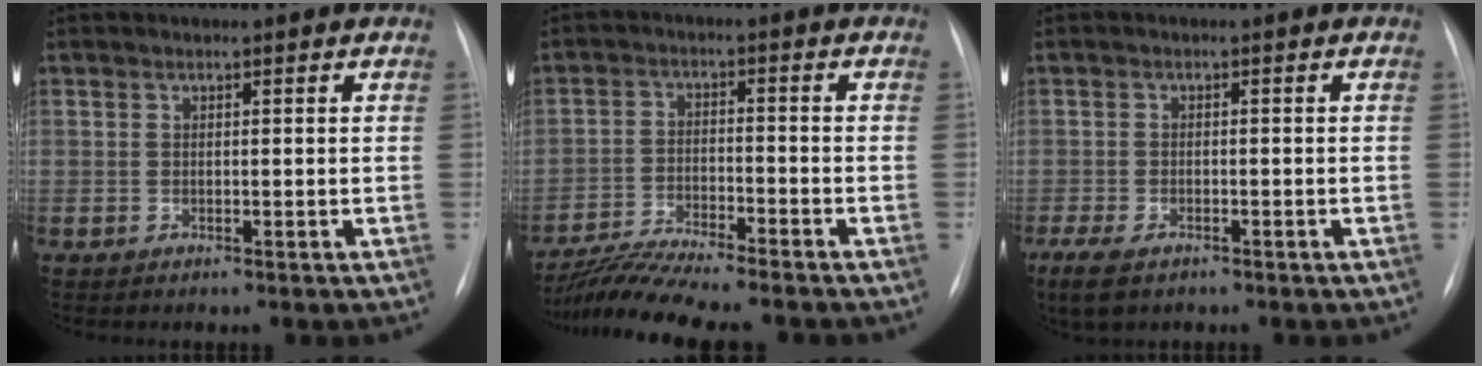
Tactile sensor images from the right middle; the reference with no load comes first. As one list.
[{"total": 10.4, "force": [-9.3, 0.0, 4.7], "torque": [-0.087, -0.015, -0.153]}, {"total": 6.5, "force": [-4.3, 3.0, 3.8], "torque": [-0.083, -0.017, -0.065]}]